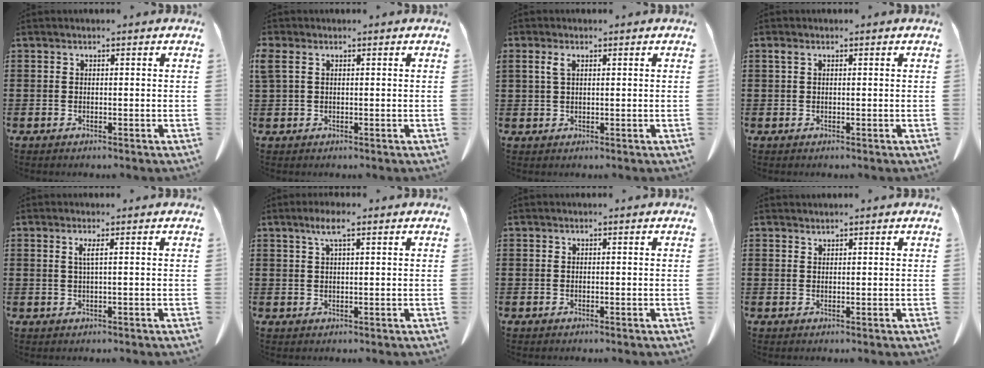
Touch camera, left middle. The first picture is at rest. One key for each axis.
{"total": 1.5, "fx": 0.6, "fy": 0.7, "fz": 1.2, "tx": -0.036, "ty": 0.000, "tz": 0.008}
{"total": 2.1, "fx": 0.9, "fy": 0.9, "fz": 1.7, "tx": -0.039, "ty": 0.004, "tz": 0.016}
{"total": 1.0, "fx": 0.3, "fy": 0.4, "fz": 0.9, "tx": -0.020, "ty": 0.002, "tz": 0.006}
{"total": 1.6, "fx": 0.4, "fy": -0.2, "fz": 1.6, "tx": -0.032, "ty": -0.004, "tz": 0.006}
{"total": 3.3, "fx": 1.7, "fy": 0.6, "fz": 2.7, "tx": -0.057, "ty": 0.004, "tz": 0.029}
{"total": 0.0}
{"total": 0.8, "fx": 0.8, "fy": 0.0, "fz": 0.0, "tx": -0.002, "ty": -0.003, "tz": 0.016}